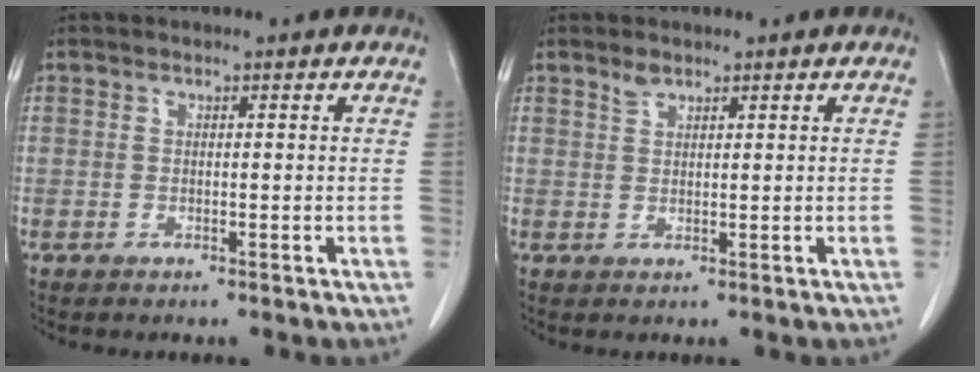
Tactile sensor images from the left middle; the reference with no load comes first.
{"total": 1.4, "force": [1.2, 0.6, 0.5], "torque": [-0.012, 0.001, 0.023]}